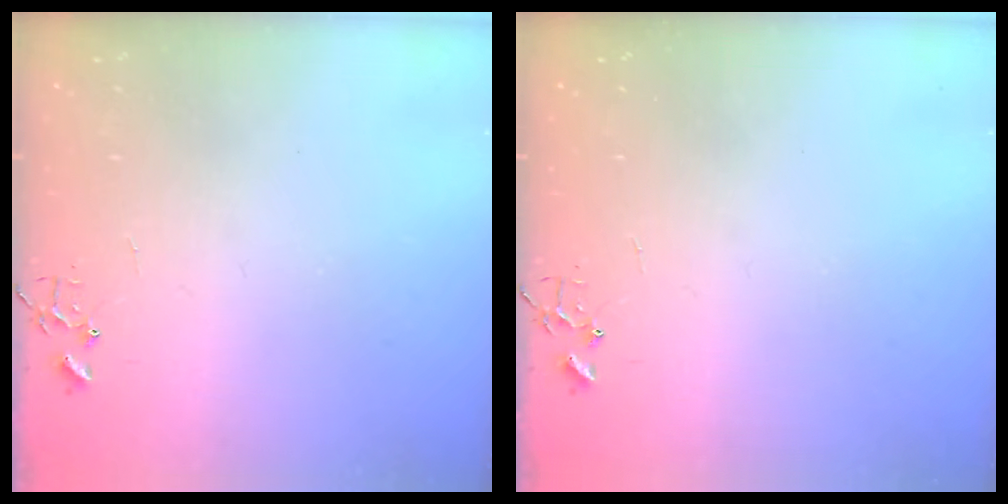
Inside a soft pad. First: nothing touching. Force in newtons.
{"total": 0.0}